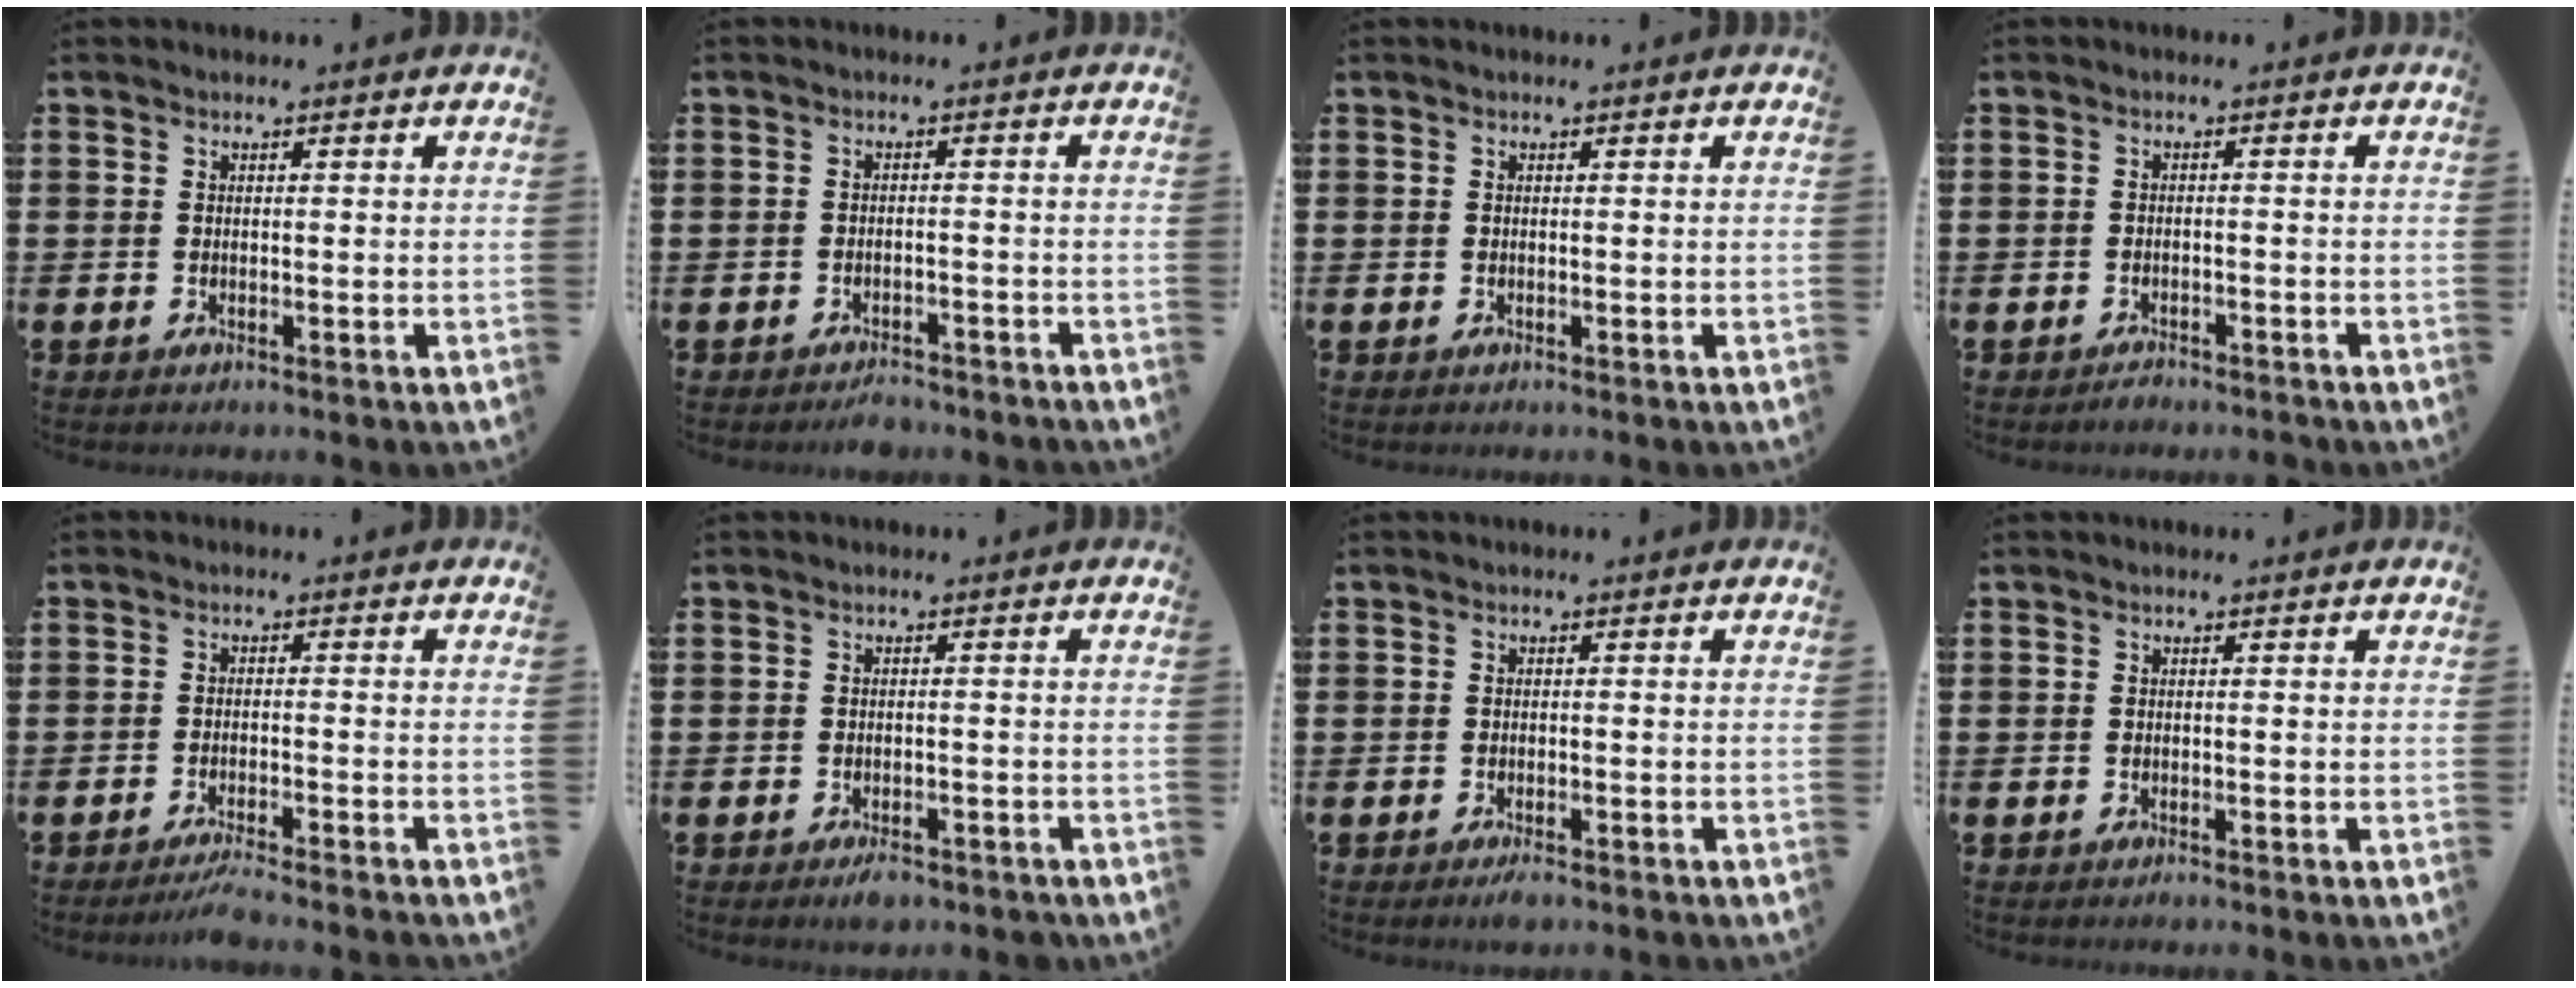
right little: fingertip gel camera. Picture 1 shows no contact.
{"total": 1.7, "force": [-1.7, 0.3, 0.1], "torque": [-0.008, 0.003, -0.035]}
{"total": 0.0}
{"total": 1.1, "force": [-1.0, 0.2, 0.1], "torque": [0.003, -0.003, -0.024]}
{"total": 2.5, "force": [-2.1, -0.2, 1.2], "torque": [-0.018, 0.003, -0.041]}
{"total": 1.4, "force": [-1.1, 0.6, 0.7], "torque": [-0.007, -0.002, -0.025]}
{"total": 1.1, "force": [-0.7, 0.2, 0.7], "torque": [-0.013, -0.001, -0.015]}
{"total": 0.0}